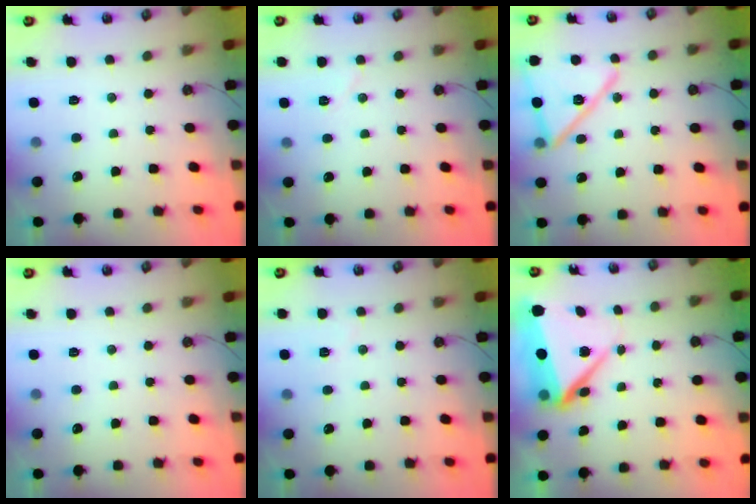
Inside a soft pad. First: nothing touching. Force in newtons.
{"total": 4.7, "press": 3.8, "slide": 2.7}
{"total": 15.9, "press": 15.8, "slide": 1.0}
{"total": 0.0}
{"total": 4.3, "press": 4.1, "slide": 1.4}
{"total": 10.4, "press": 9.6, "slide": 4.1}